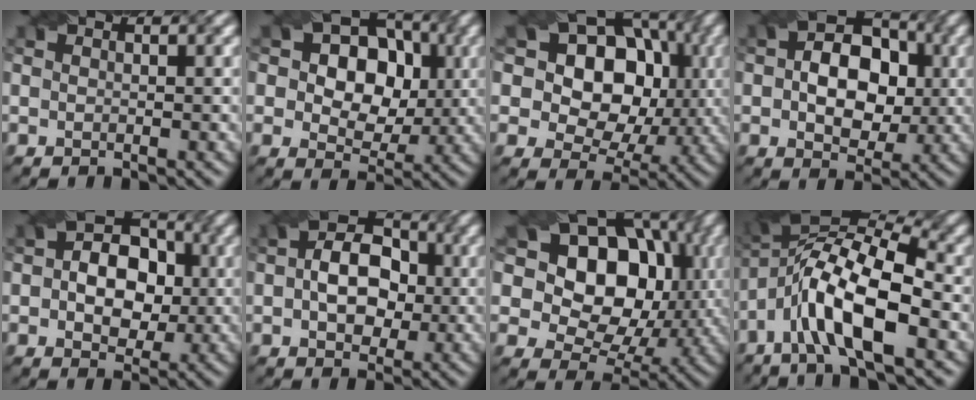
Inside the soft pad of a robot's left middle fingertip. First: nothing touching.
{"total": 9.1, "force": [1.8, 7.1, 5.4], "torque": [-0.069, 0.029, 0.012]}
{"total": 13.3, "force": [3.4, 9.9, 8.2], "torque": [-0.121, 0.048, 0.029]}
{"total": 8.0, "force": [0.3, 5.5, 5.8], "torque": [-0.091, 0.007, -0.004]}
{"total": 7.0, "force": [0.2, 5.0, 5.0], "torque": [-0.073, 0.008, -0.006]}
{"total": 6.8, "force": [0.1, 4.7, 4.9], "torque": [-0.078, 0.010, -0.003]}
{"total": 16.5, "force": [5.4, 11.8, 10.2], "torque": [-0.182, 0.063, 0.082]}
{"total": 10.7, "force": [-2.7, 3.4, 9.8], "torque": [-0.185, 0.019, -0.061]}